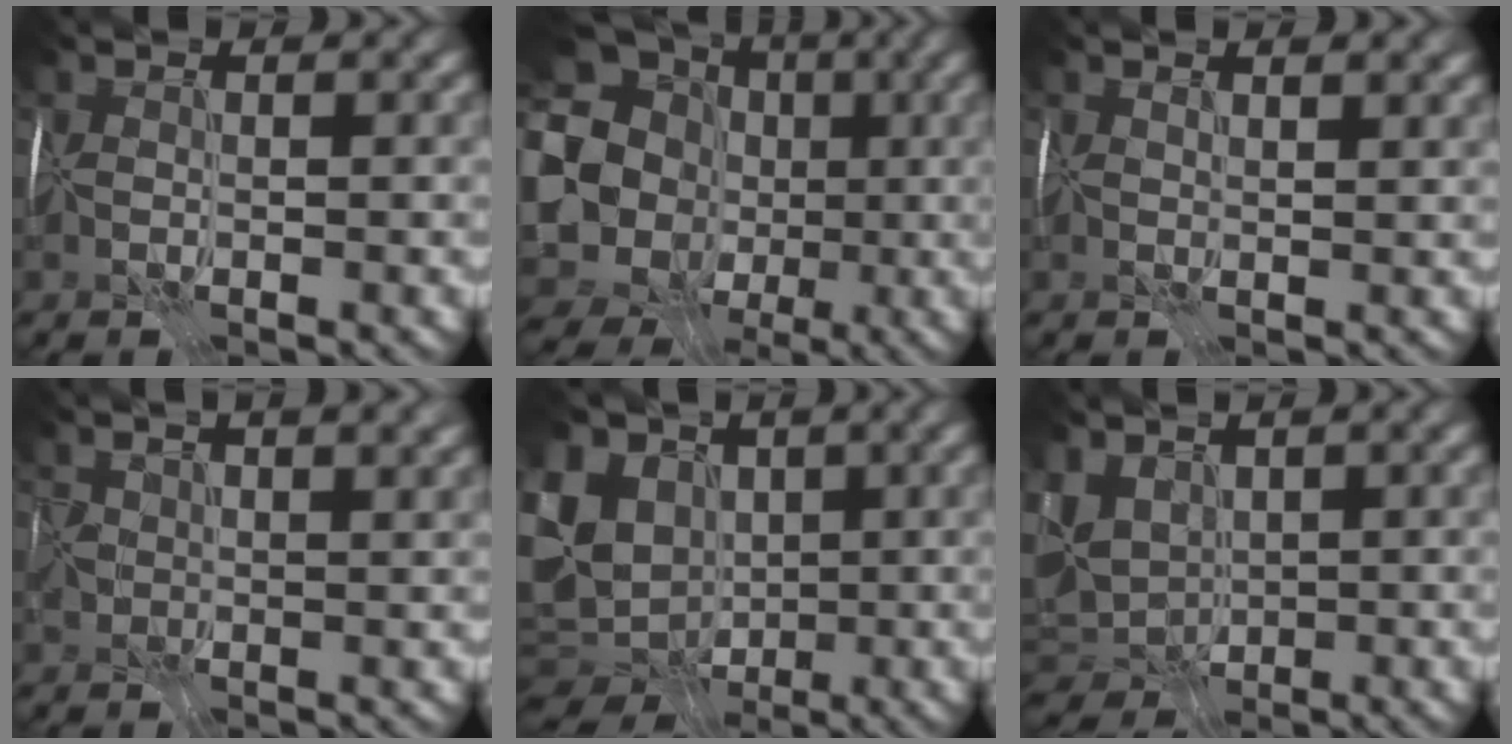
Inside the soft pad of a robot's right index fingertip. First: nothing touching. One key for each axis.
{"total": 16.9, "fx": -1.4, "fy": 15.6, "fz": 6.5, "tx": -0.160, "ty": 0.013, "tz": -0.051}
{"total": 1.4, "fx": 1.2, "fy": 0.1, "fz": 0.8, "tx": -0.012, "ty": 0.000, "tz": 0.016}
{"total": 5.5, "fx": 2.4, "fy": 2.8, "fz": 4.1, "tx": -0.066, "ty": 0.015, "tz": 0.039}
{"total": 12.5, "fx": -0.6, "fy": 10.3, "fz": 7.0, "tx": -0.170, "ty": 0.008, "tz": -0.020}
{"total": 5.4, "fx": 0.6, "fy": 3.9, "fz": 3.8, "tx": -0.090, "ty": -0.005, "tz": 0.015}